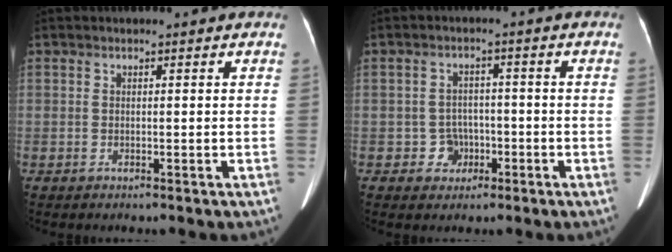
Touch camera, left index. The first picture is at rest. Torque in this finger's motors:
{"motor_torque": [-0.07, 0.00, -0.01, 0.00]}